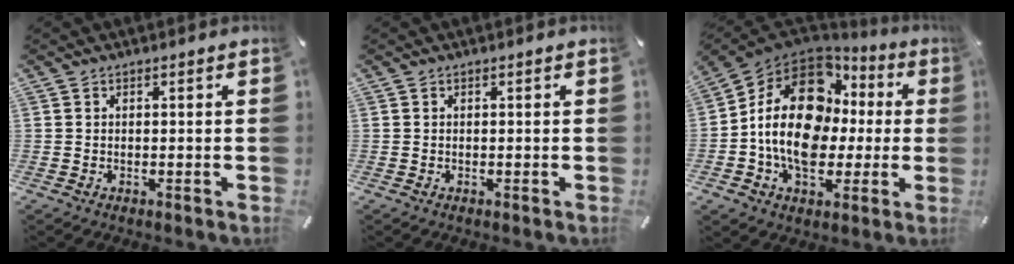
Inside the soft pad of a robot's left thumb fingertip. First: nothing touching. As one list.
[{"total": 0.0}, {"total": 18.2, "force": [1.2, 13.8, 11.9], "torque": [-0.237, -0.005, 0.021]}]